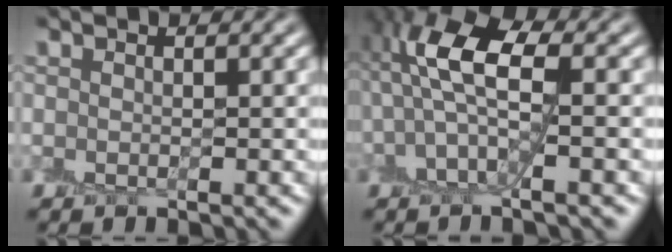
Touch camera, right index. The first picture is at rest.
{"total": 6.4, "force": [1.0, 2.6, 5.8], "torque": [-0.119, 0.016, 0.014]}